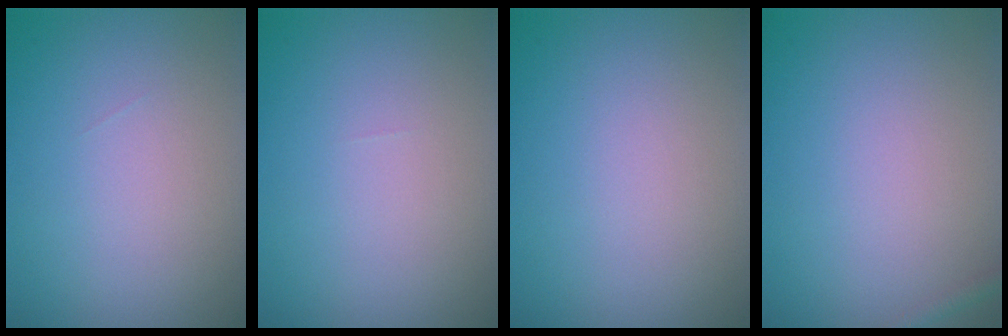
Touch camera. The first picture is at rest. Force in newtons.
{"total": 0.0}
{"total": 0.0}
{"total": 0.8, "press": 0.8, "slide": 0.1}